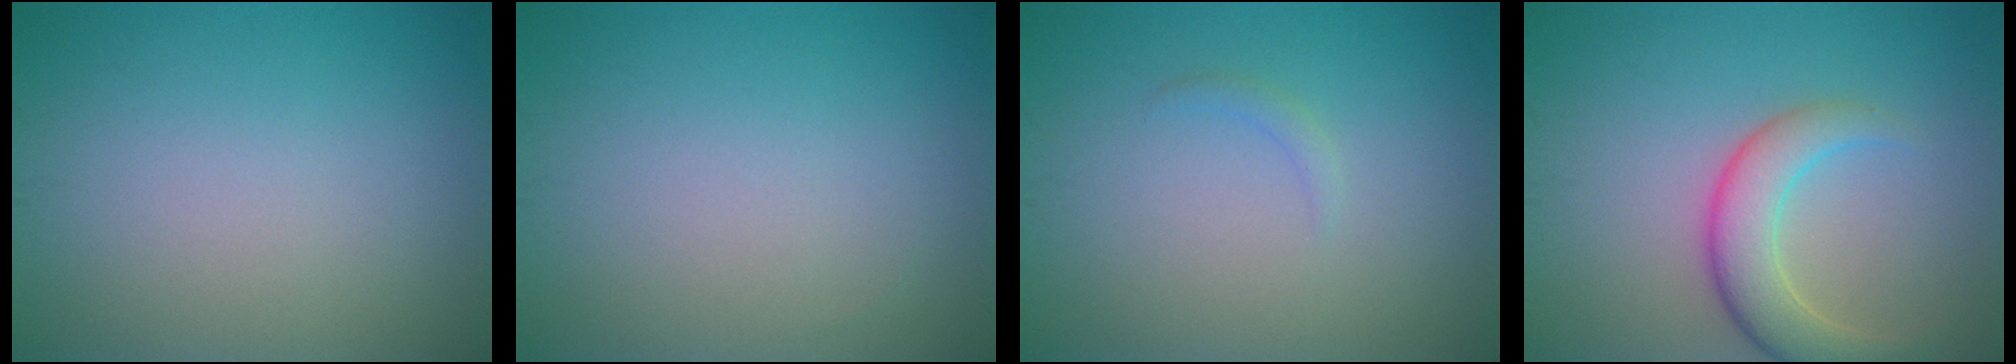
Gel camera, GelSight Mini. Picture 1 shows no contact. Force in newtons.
{"total": 0.0}
{"total": 0.7, "press": 0.7, "slide": 0.1}
{"total": 4.6, "press": 4.6, "slide": 0.4}